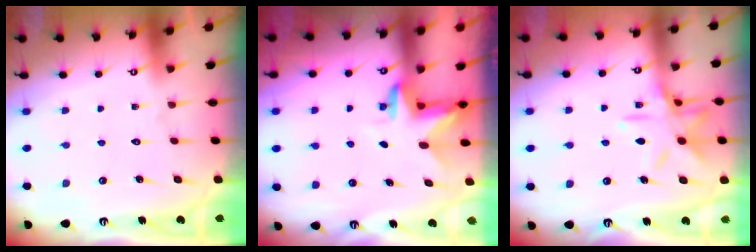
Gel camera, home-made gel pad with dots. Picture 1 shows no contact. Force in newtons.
{"total": 3.2, "press": 3.2, "slide": 0.1}
{"total": 11.8, "press": 11.7, "slide": 0.8}